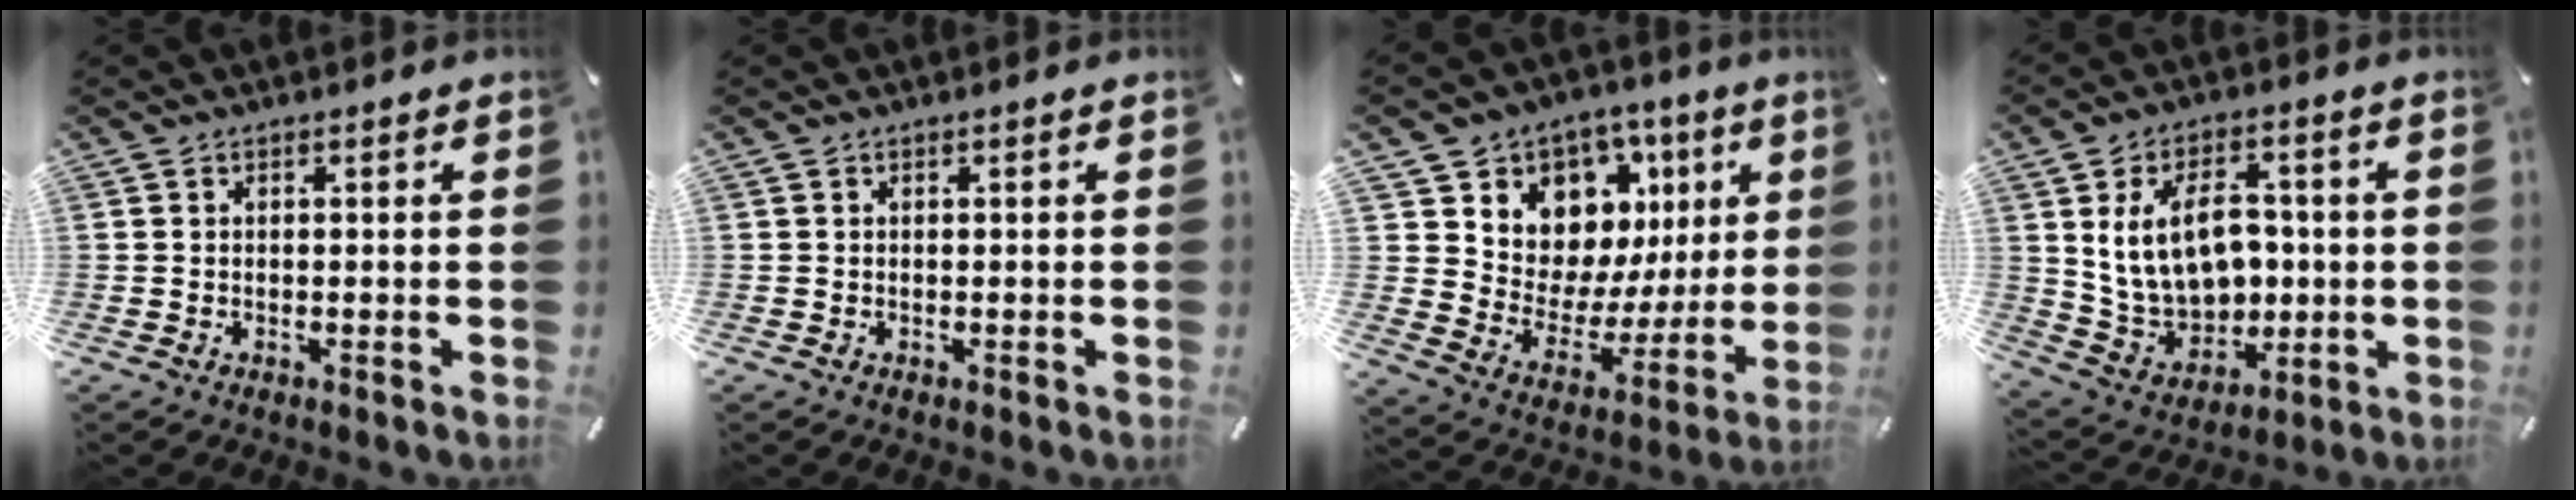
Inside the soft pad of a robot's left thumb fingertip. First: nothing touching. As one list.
[{"total": 0.0}, {"total": 9.6, "force": [5.2, 8.0, 1.4], "torque": [-0.014, -0.075, 0.097]}, {"total": 15.1, "force": [1.9, 11.1, 10.0], "torque": [-0.189, 0.004, 0.042]}]